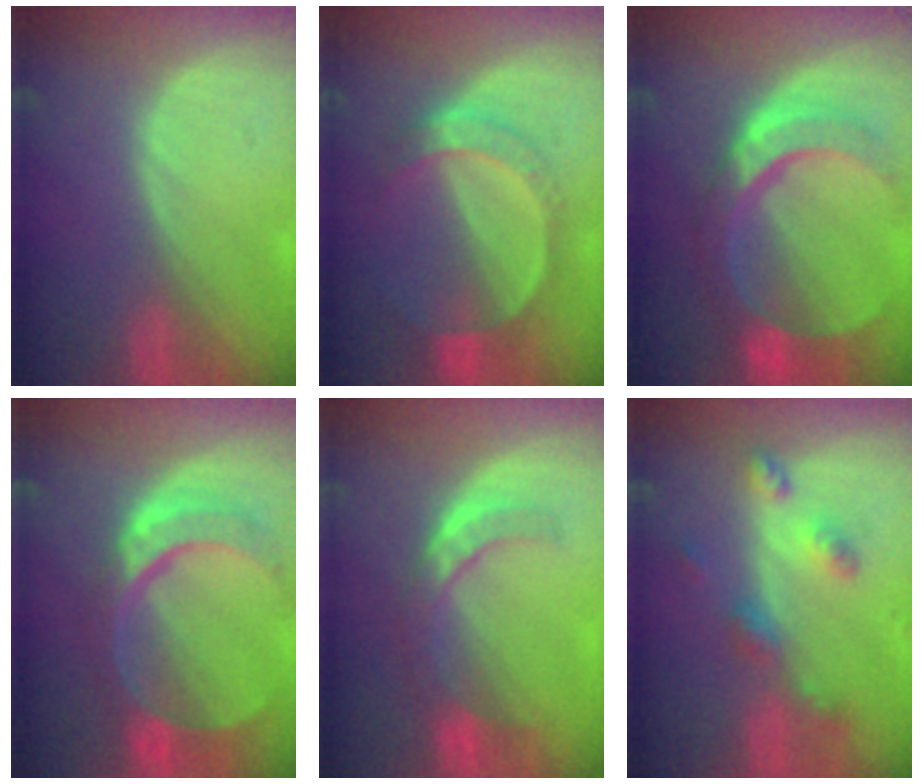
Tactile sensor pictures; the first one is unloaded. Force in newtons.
{"total": 7.2, "press": 6.4, "slide": 3.3}
{"total": 10.6, "press": 10.6, "slide": 1.1}
{"total": 11.1, "press": 9.2, "slide": 6.1}
{"total": 7.6, "press": 6.6, "slide": 3.8}
{"total": 6.0, "press": 5.3, "slide": 2.8}